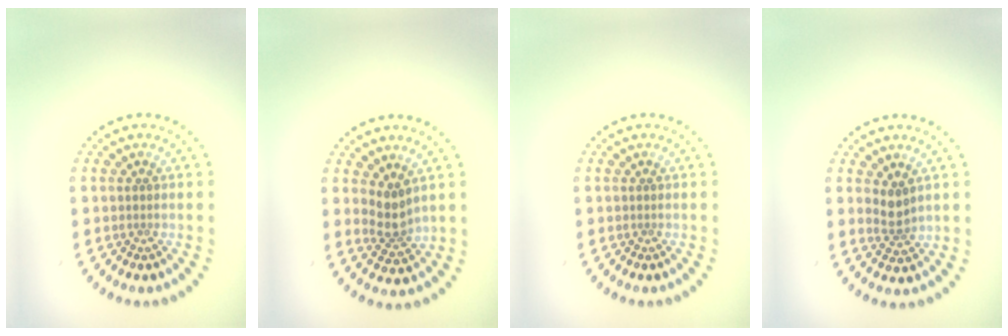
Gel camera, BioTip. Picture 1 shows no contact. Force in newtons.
{"total": 2.6, "press": 2.0, "slide": 1.7}
{"total": 0.0}
{"total": 2.0, "press": 1.7, "slide": 1.1}